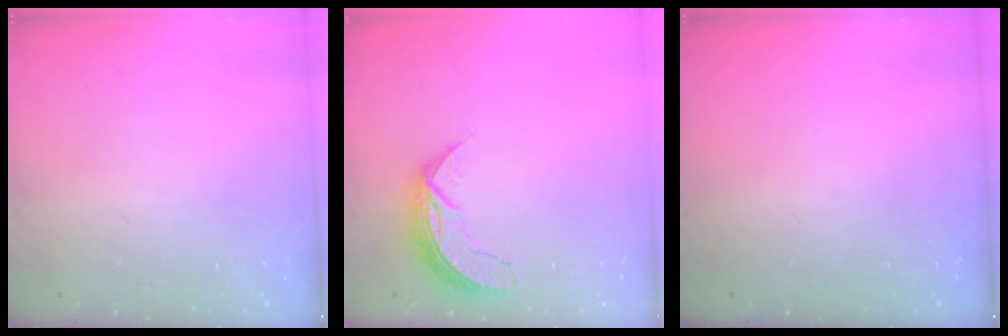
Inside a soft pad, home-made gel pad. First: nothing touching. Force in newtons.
{"total": 7.2, "press": 7.2, "slide": 0.5}
{"total": 0.0}